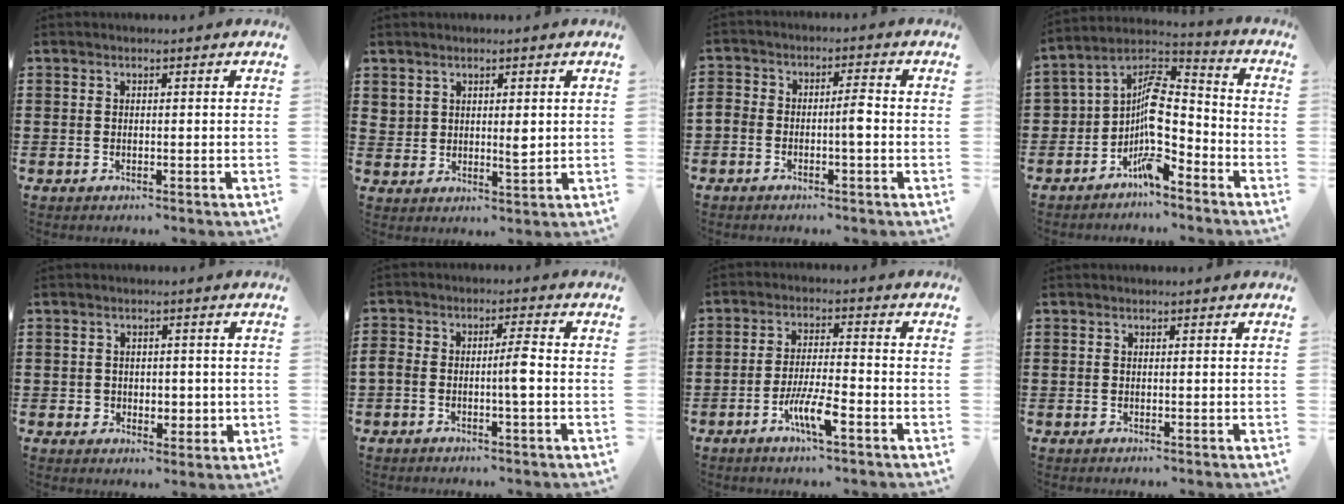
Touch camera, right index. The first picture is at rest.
{"total": 2.8, "force": [1.7, 1.5, 1.7], "torque": [-0.030, -0.001, 0.030]}
{"total": 2.9, "force": [-1.4, 0.9, 2.4], "torque": [-0.046, 0.006, -0.030]}
{"total": 9.5, "force": [-4.8, 4.6, 6.8], "torque": [-0.134, 0.003, -0.094]}
{"total": 2.5, "force": [0.0, 2.3, 1.0], "torque": [-0.021, 0.009, -0.005]}
{"total": 3.7, "force": [-1.2, 0.7, 3.4], "torque": [-0.071, 0.002, -0.028]}
{"total": 6.3, "force": [-3.3, 0.9, 5.3], "torque": [-0.113, -0.008, -0.064]}
{"total": 0.0}